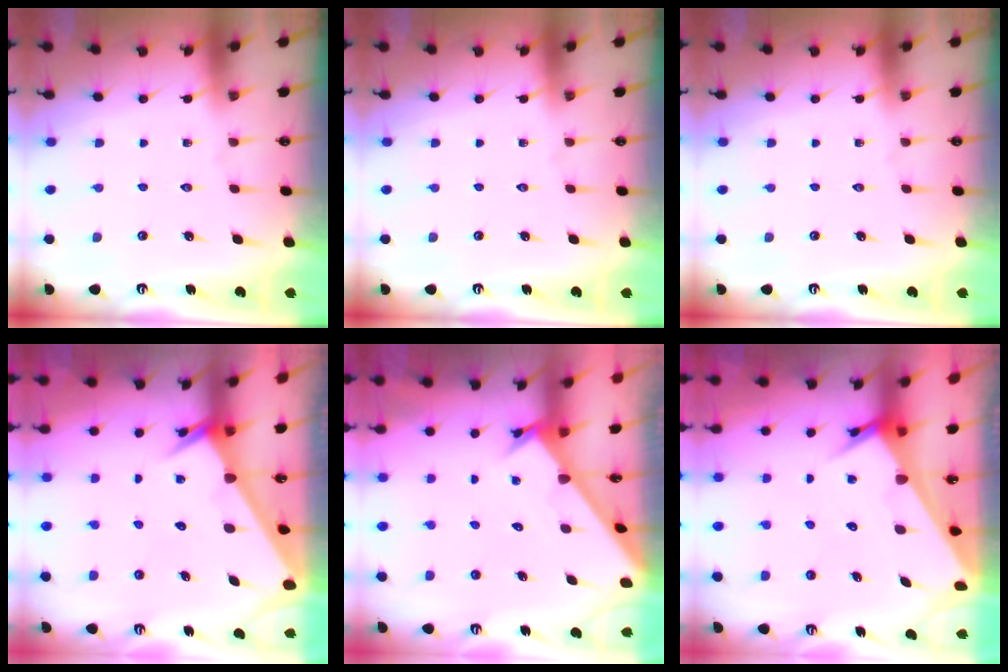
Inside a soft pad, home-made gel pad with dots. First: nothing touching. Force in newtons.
{"total": 0.0}
{"total": 0.0}
{"total": 2.8, "press": 2.8, "slide": 0.1}
{"total": 2.6, "press": 2.6, "slide": 0.2}
{"total": 4.2, "press": 4.1, "slide": 0.2}